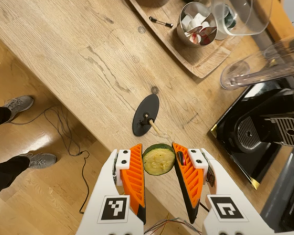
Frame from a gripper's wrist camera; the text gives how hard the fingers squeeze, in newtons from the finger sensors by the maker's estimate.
{"total": 9.6, "left": 9.9, "right": 9.3}